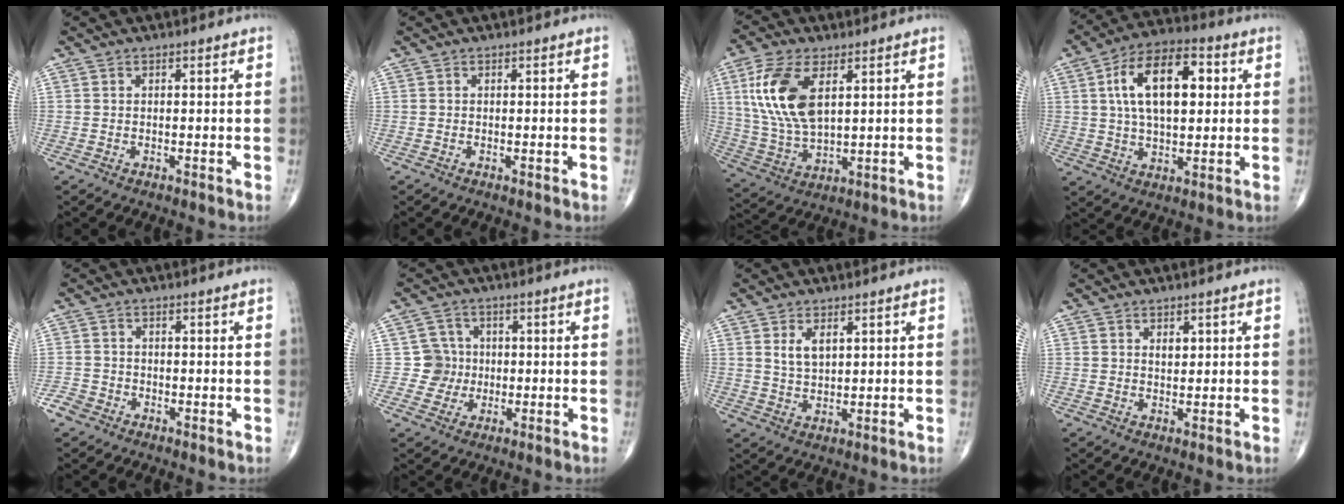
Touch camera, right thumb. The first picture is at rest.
{"total": 0.0}
{"total": 14.4, "force": [4.6, 7.1, 11.6], "torque": [-0.244, -0.011, 0.098]}
{"total": 16.3, "force": [3.6, 8.5, 13.4], "torque": [-0.211, 0.013, 0.058]}
{"total": 2.8, "force": [-2.0, 2.0, 0.4], "torque": [-0.002, 0.008, -0.043]}
{"total": 4.8, "force": [-0.4, 4.8, 0.0], "torque": [0.033, 0.012, -0.015]}
{"total": 4.1, "force": [1.7, 2.2, 3.0], "torque": [-0.047, -0.014, 0.034]}
{"total": 1.6, "force": [0.6, 1.0, 1.0], "torque": [-0.007, -0.006, 0.010]}